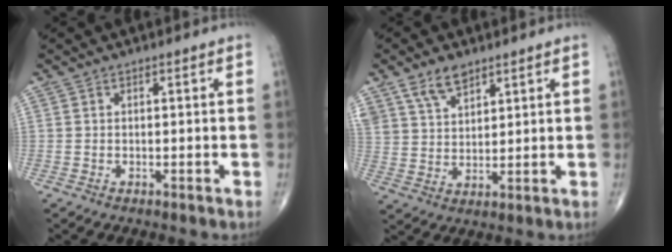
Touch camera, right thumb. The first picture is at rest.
{"total": 7.0, "force": [4.7, 3.7, 3.5], "torque": [-0.050, -0.022, 0.096]}